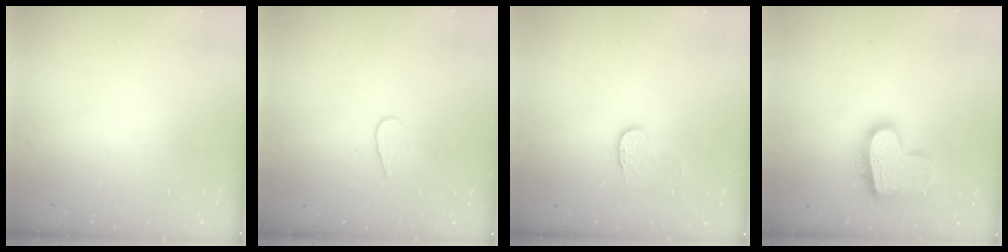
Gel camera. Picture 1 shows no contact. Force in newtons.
{"total": 4.7, "press": 4.7, "slide": 0.4}
{"total": 6.6, "press": 6.6, "slide": 0.3}
{"total": 17.4, "press": 17.3, "slide": 1.4}